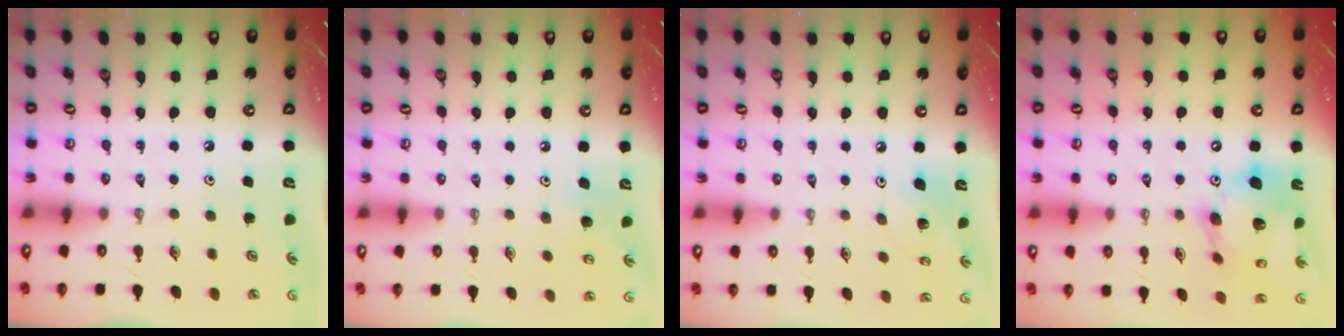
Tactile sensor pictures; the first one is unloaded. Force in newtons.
{"total": 6.7, "press": 6.7, "slide": 0.6}
{"total": 7.9, "press": 7.8, "slide": 1.5}
{"total": 17.9, "press": 17.7, "slide": 3.0}